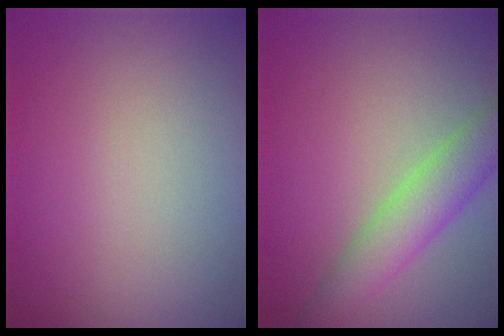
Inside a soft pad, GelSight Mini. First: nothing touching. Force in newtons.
{"total": 4.2, "press": 4.2, "slide": 0.2}